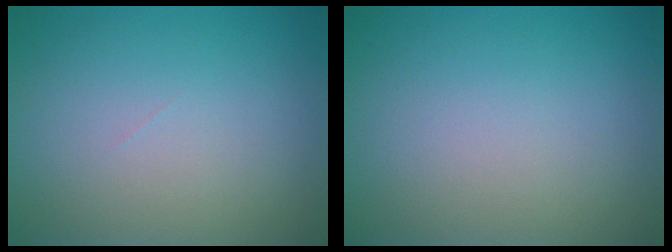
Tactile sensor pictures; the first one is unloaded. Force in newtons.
{"total": 0.0}